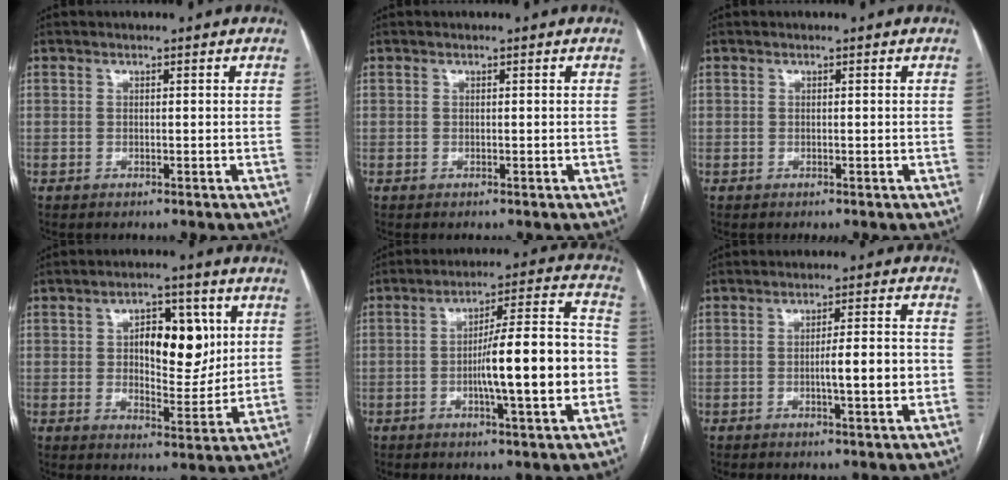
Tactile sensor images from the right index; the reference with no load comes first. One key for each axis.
{"total": 0.0}
{"total": 0.0}
{"total": 10.4, "fx": 2.5, "fy": 5.0, "fz": 8.8, "tx": -0.122, "ty": 0.015, "tz": 0.044}
{"total": 14.8, "fx": -3.0, "fy": 1.3, "fz": 14.5, "tx": -0.220, "ty": 0.018, "tz": -0.045}
{"total": 6.4, "fx": -1.4, "fy": 0.5, "fz": 6.2, "tx": -0.094, "ty": 0.008, "tz": -0.018}